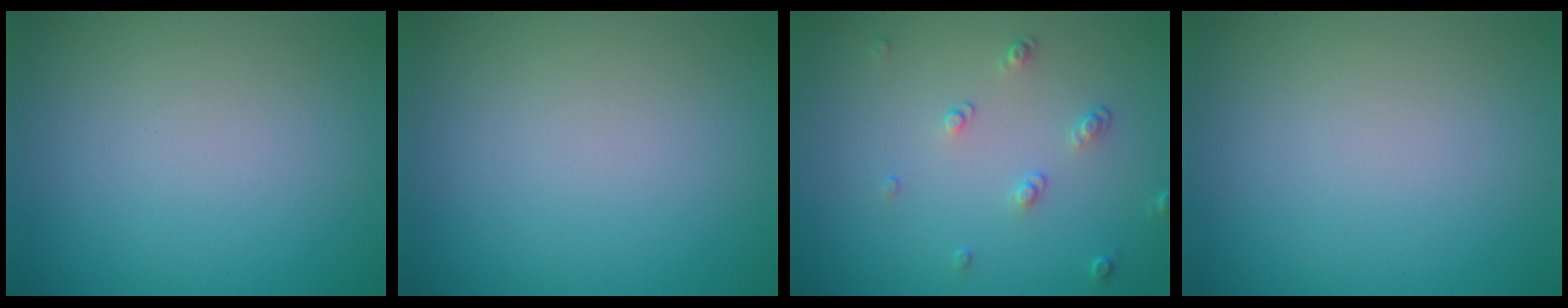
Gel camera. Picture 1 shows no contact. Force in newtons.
{"total": 0.0}
{"total": 1.5, "press": 1.0, "slide": 1.1}
{"total": 0.0}